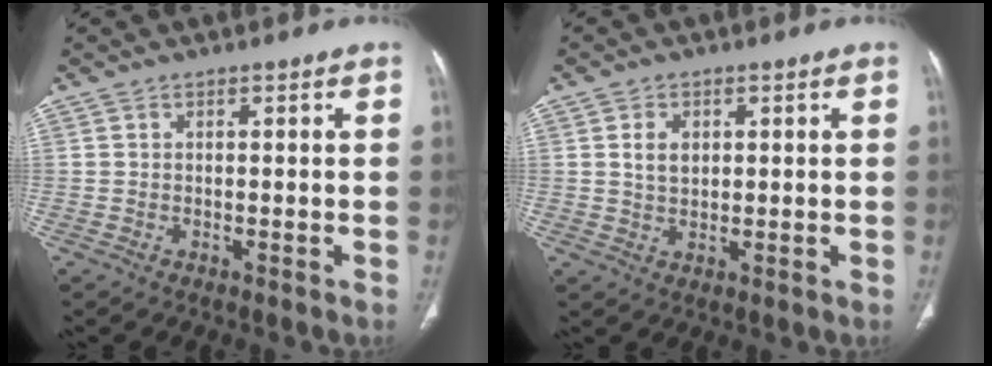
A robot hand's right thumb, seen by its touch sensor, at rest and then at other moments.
{"total": 3.7, "force": [1.1, 2.6, 2.5], "torque": [-0.030, -0.006, 0.022]}